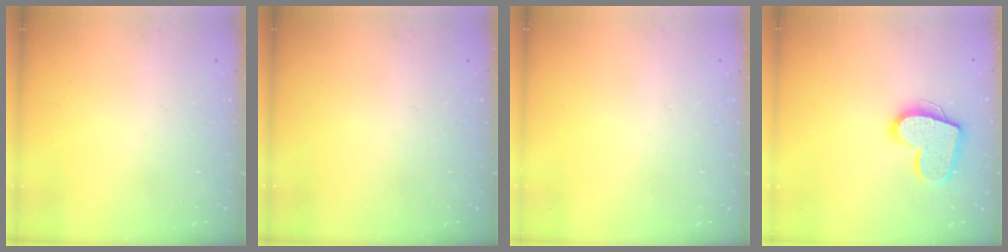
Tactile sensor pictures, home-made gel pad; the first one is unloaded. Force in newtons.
{"total": 0.0}
{"total": 0.0}
{"total": 14.9, "press": 14.9, "slide": 1.0}